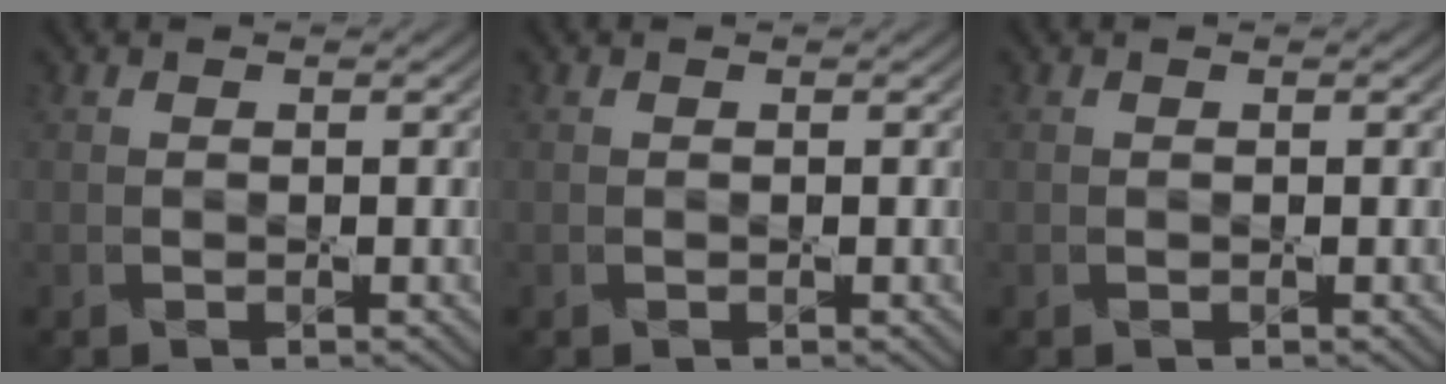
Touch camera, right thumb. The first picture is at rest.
{"total": 0.0}
{"total": 0.0}